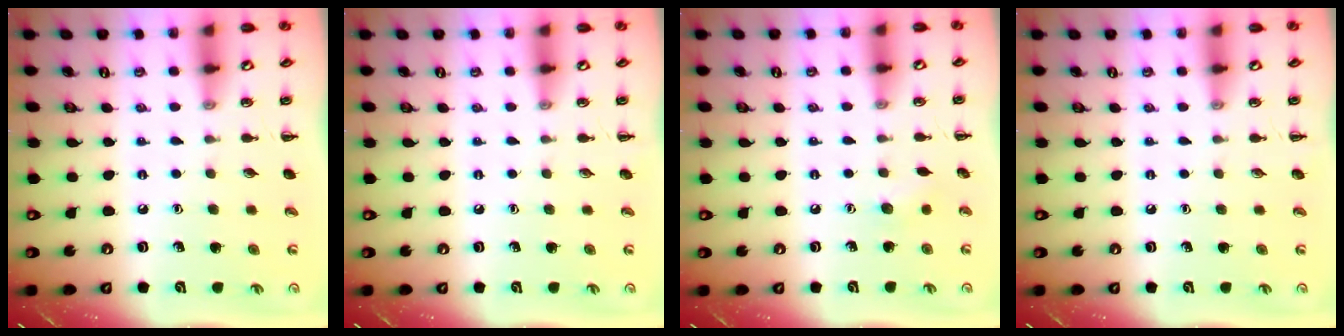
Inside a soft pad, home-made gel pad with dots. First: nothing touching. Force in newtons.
{"total": 0.0}
{"total": 5.1, "press": 4.9, "slide": 1.3}
{"total": 0.0}